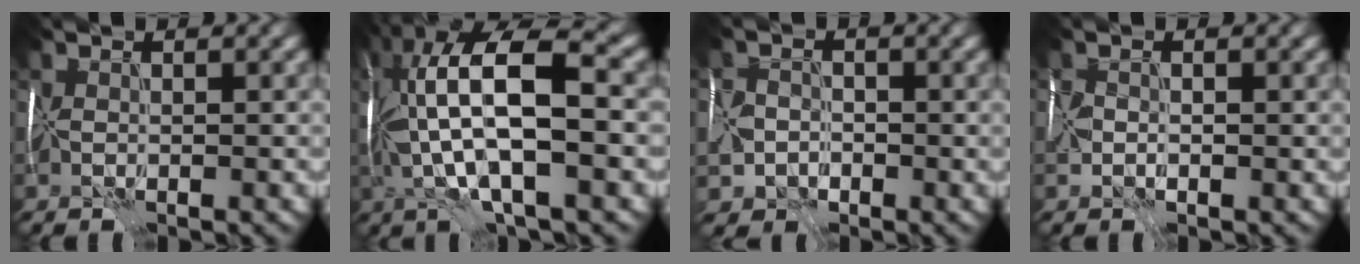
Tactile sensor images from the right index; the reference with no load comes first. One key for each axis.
{"total": 15.1, "fx": 0.6, "fy": 5.3, "fz": 14.2, "tx": -0.271, "ty": 0.026, "tz": 0.017}
{"total": 3.5, "fx": -2.1, "fy": 2.7, "fz": 1.0, "tx": -0.025, "ty": -0.008, "tz": -0.041}
{"total": 2.3, "fx": -0.7, "fy": 1.5, "fz": 1.5, "tx": -0.038, "ty": -0.010, "tz": -0.015}